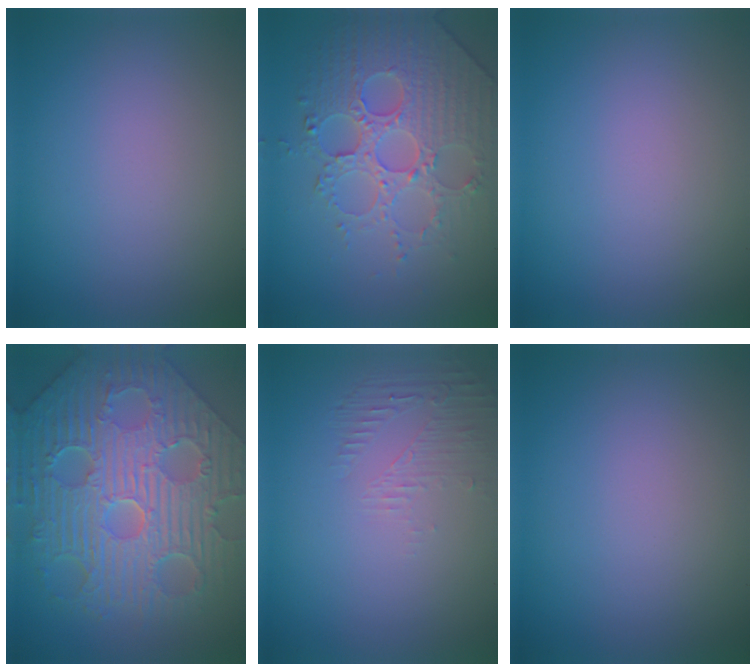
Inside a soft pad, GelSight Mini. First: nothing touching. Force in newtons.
{"total": 5.4, "press": 5.1, "slide": 1.9}
{"total": 0.0}
{"total": 12.0, "press": 8.0, "slide": 8.9}
{"total": 1.6, "press": 0.4, "slide": 1.6}
{"total": 0.0}